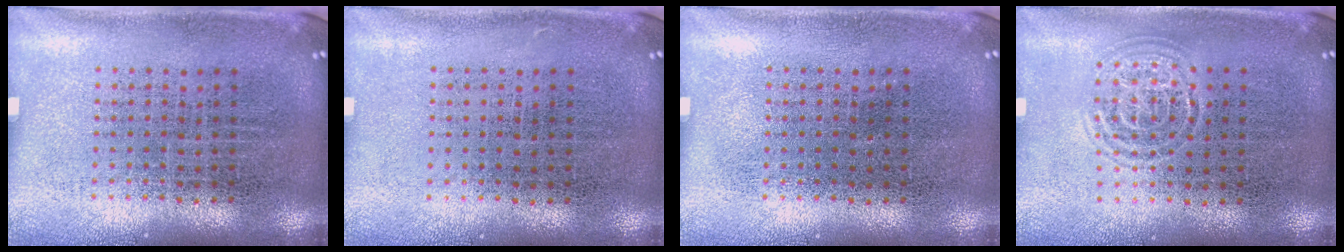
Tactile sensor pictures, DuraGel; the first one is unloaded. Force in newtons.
{"total": 0.0}
{"total": 0.0}
{"total": 1.0, "press": 1.0, "slide": 0.1}